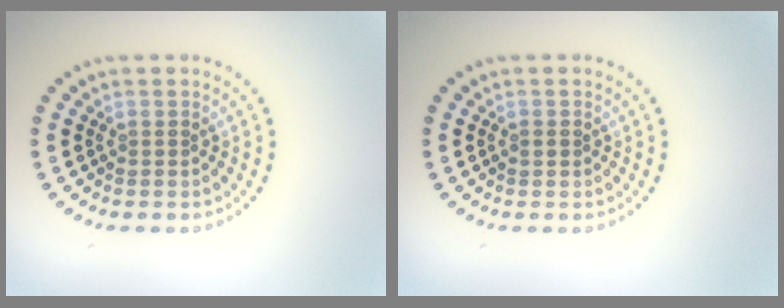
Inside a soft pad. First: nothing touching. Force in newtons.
{"total": 0.7, "press": 0.7, "slide": 0.1}